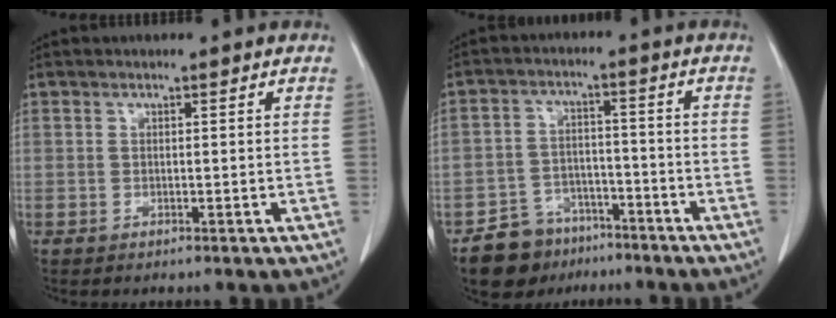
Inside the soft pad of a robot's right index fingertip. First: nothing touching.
{"total": 7.6, "force": [-5.6, 5.1, 0.9], "torque": [-0.012, 0.017, -0.090]}